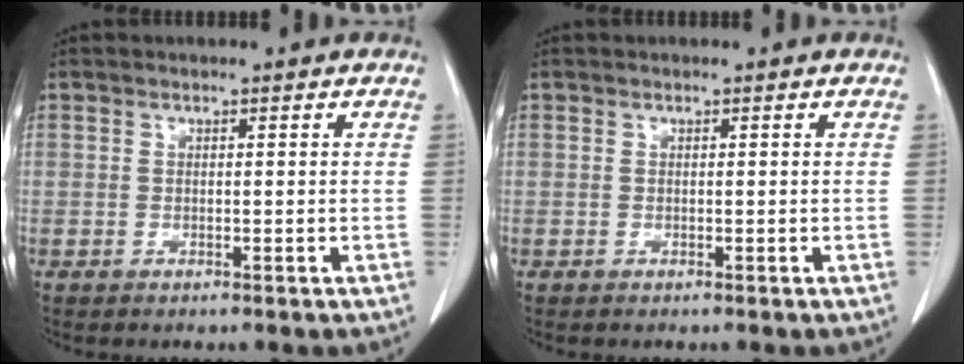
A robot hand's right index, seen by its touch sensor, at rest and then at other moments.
{"total": 0.0}